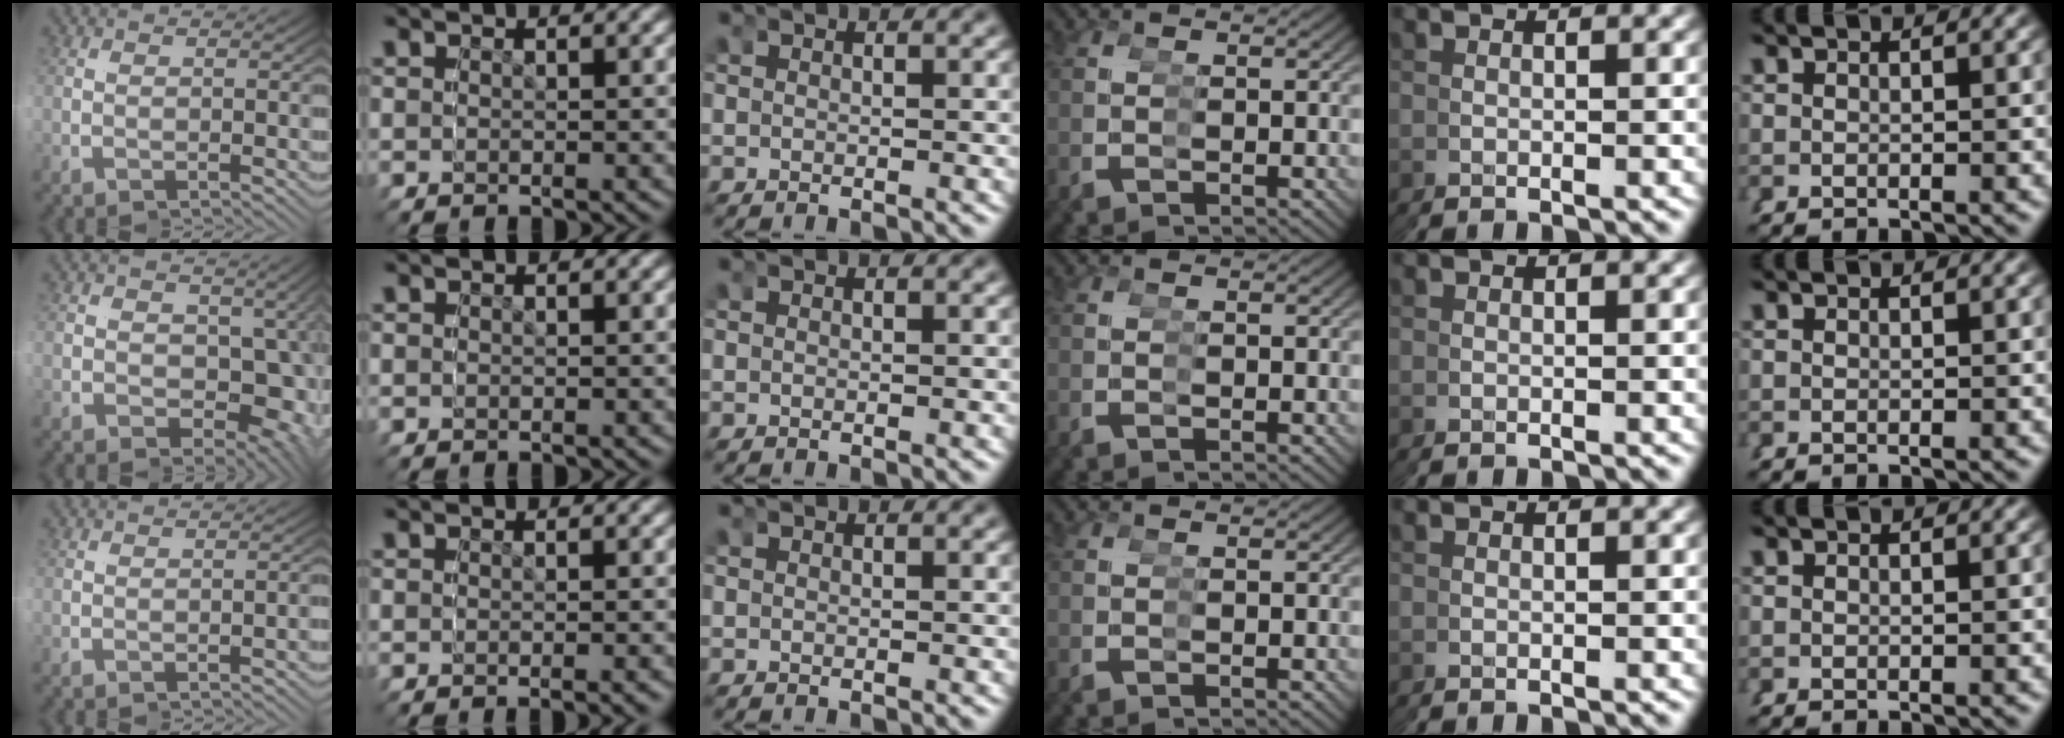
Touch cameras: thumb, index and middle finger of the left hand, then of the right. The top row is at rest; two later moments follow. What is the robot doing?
{"motion": "grasp_and_lifting", "object": "cup"}